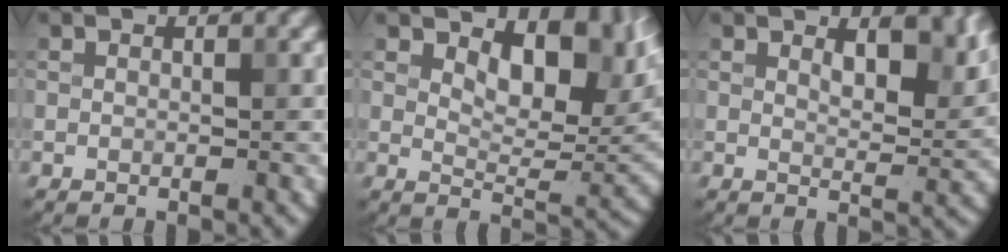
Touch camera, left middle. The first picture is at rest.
{"total": 7.3, "force": [3.3, 3.6, 5.5], "torque": [-0.075, -0.012, 0.053]}
{"total": 4.4, "force": [2.4, 1.8, 3.2], "torque": [-0.049, -0.008, 0.036]}